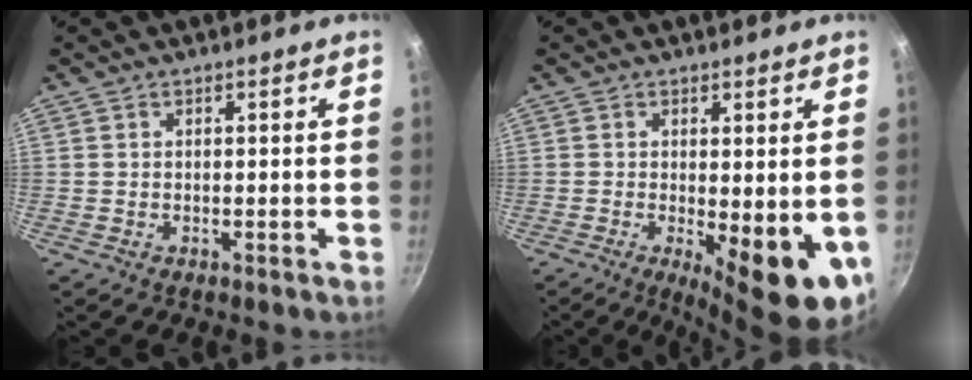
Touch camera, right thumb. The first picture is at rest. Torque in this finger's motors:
{"motor_torque": [-0.19, 1.02, 0.24, -0.11, 0.12]}